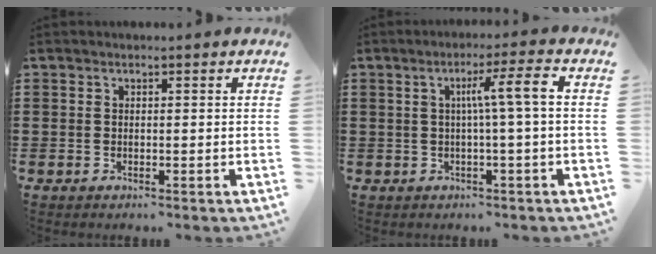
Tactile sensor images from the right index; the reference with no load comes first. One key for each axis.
{"total": 5.5, "fx": 0.1, "fy": -0.2, "fz": 5.5, "tx": -0.103, "ty": -0.001, "tz": -0.005}